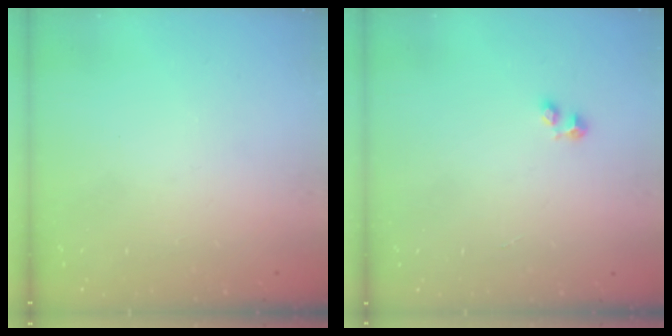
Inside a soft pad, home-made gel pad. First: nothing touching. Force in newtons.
{"total": 2.4, "press": 2.4, "slide": 0.4}